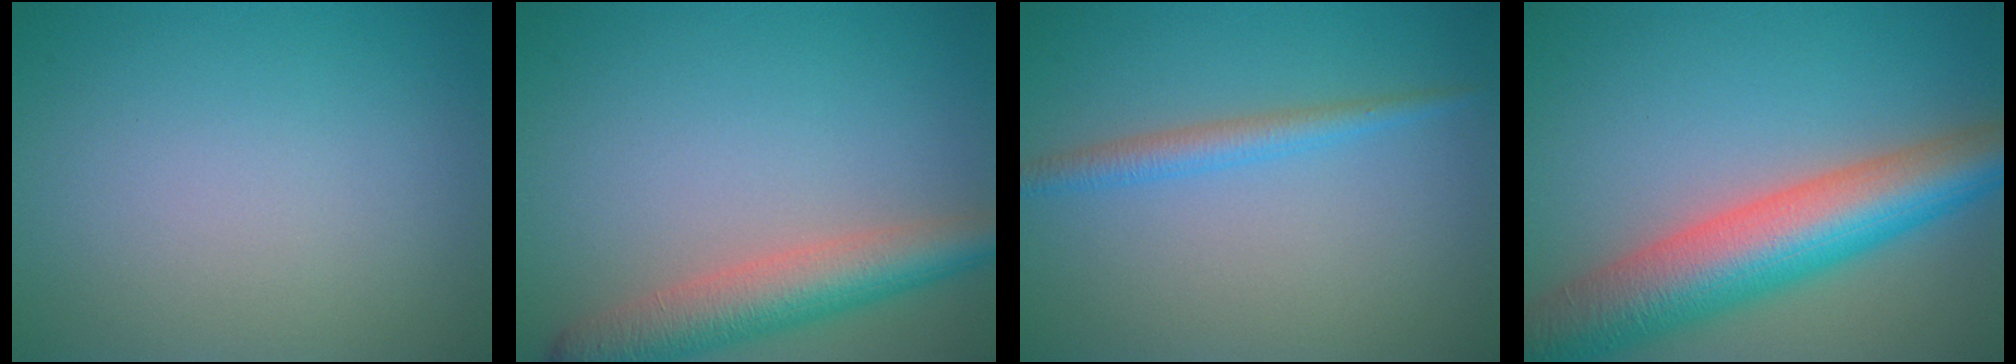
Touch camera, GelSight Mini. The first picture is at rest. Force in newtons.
{"total": 5.7, "press": 5.7, "slide": 0.4}
{"total": 2.1, "press": 2.1, "slide": 0.1}
{"total": 10.3, "press": 10.3, "slide": 0.5}